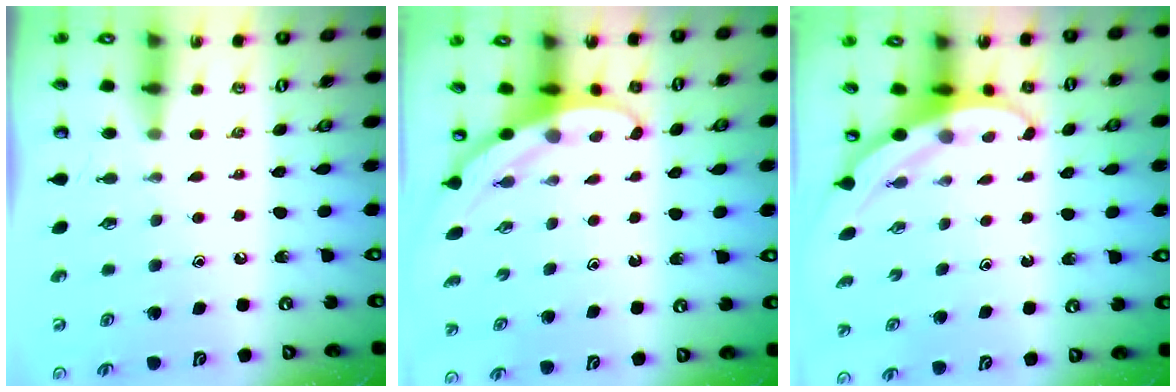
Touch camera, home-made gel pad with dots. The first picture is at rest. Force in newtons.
{"total": 3.1, "press": 3.1, "slide": 0.2}
{"total": 3.3, "press": 3.3, "slide": 0.0}